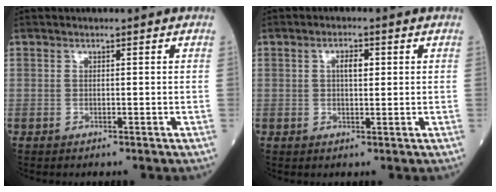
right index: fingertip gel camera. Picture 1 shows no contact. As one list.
[{"total": 2.8, "force": [0.7, 1.1, 2.4], "torque": [-0.040, 0.003, 0.011]}]